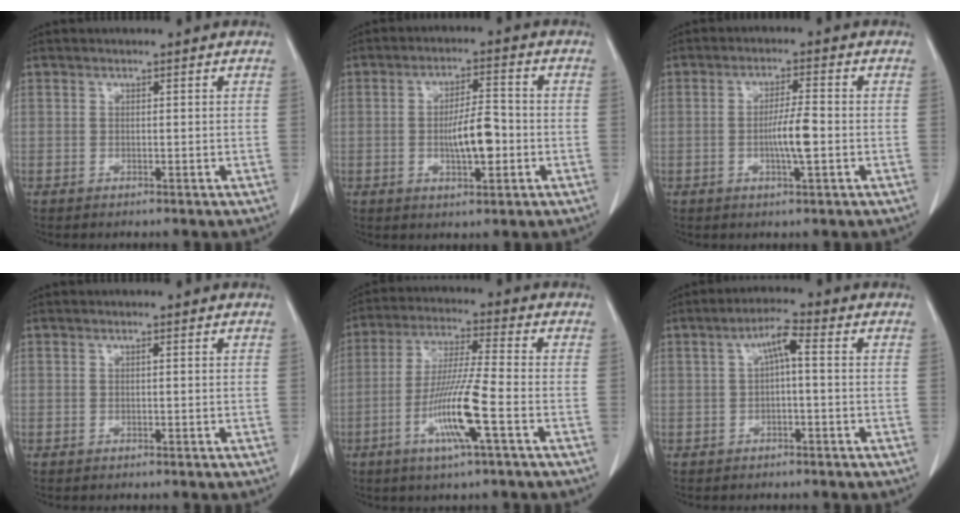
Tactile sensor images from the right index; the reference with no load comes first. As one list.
[{"total": 7.0, "force": [-1.3, 2.0, 6.6], "torque": [-0.119, 0.005, -0.021]}, {"total": 5.4, "force": [-1.1, 0.3, 5.3], "torque": [-0.098, -0.005, -0.020]}, {"total": 0.0}, {"total": 11.0, "force": [-4.0, -0.3, 10.3], "torque": [-0.203, -0.012, -0.079]}, {"total": 4.0, "force": [0.5, 0.6, 3.9], "torque": [-0.068, 0.019, 0.005]}]